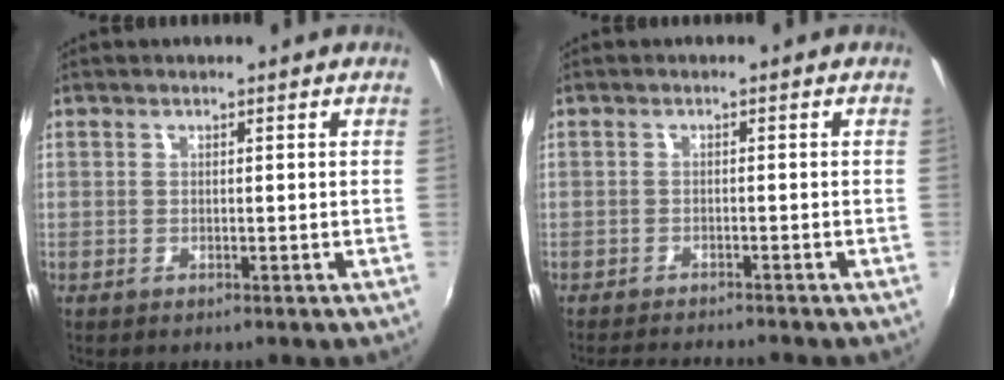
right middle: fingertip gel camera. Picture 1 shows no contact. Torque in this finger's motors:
{"motor_torque": [0.01, -0.01, 0.01, 0.00]}